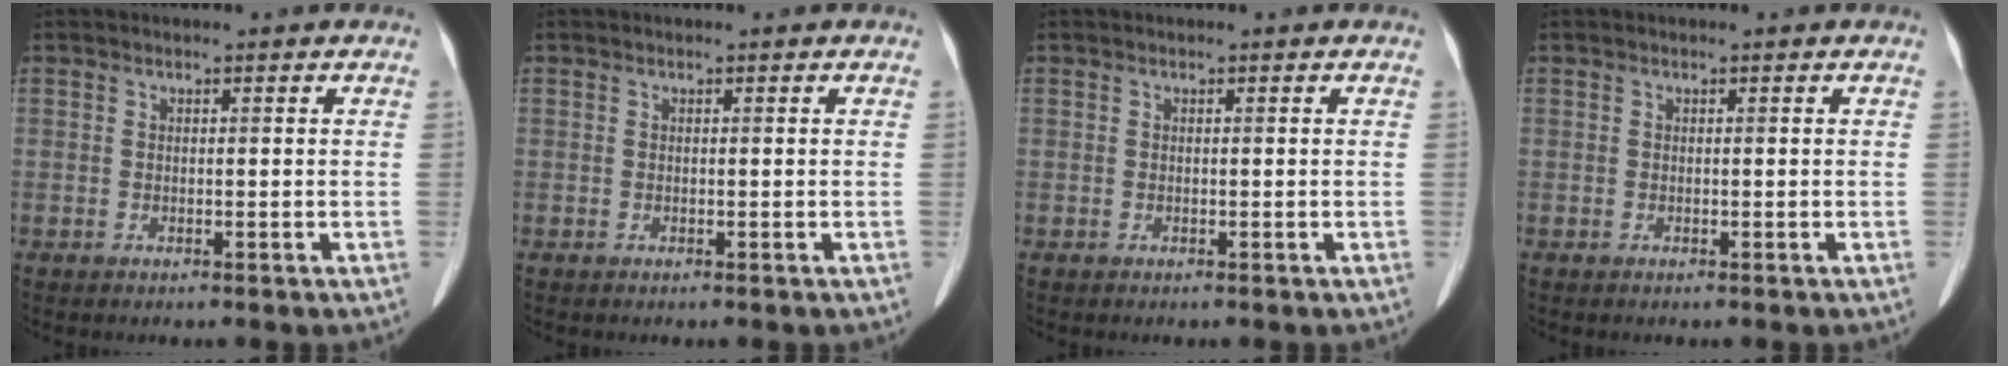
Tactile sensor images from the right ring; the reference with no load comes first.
{"total": 0.0}
{"total": 0.0}
{"total": 0.0}